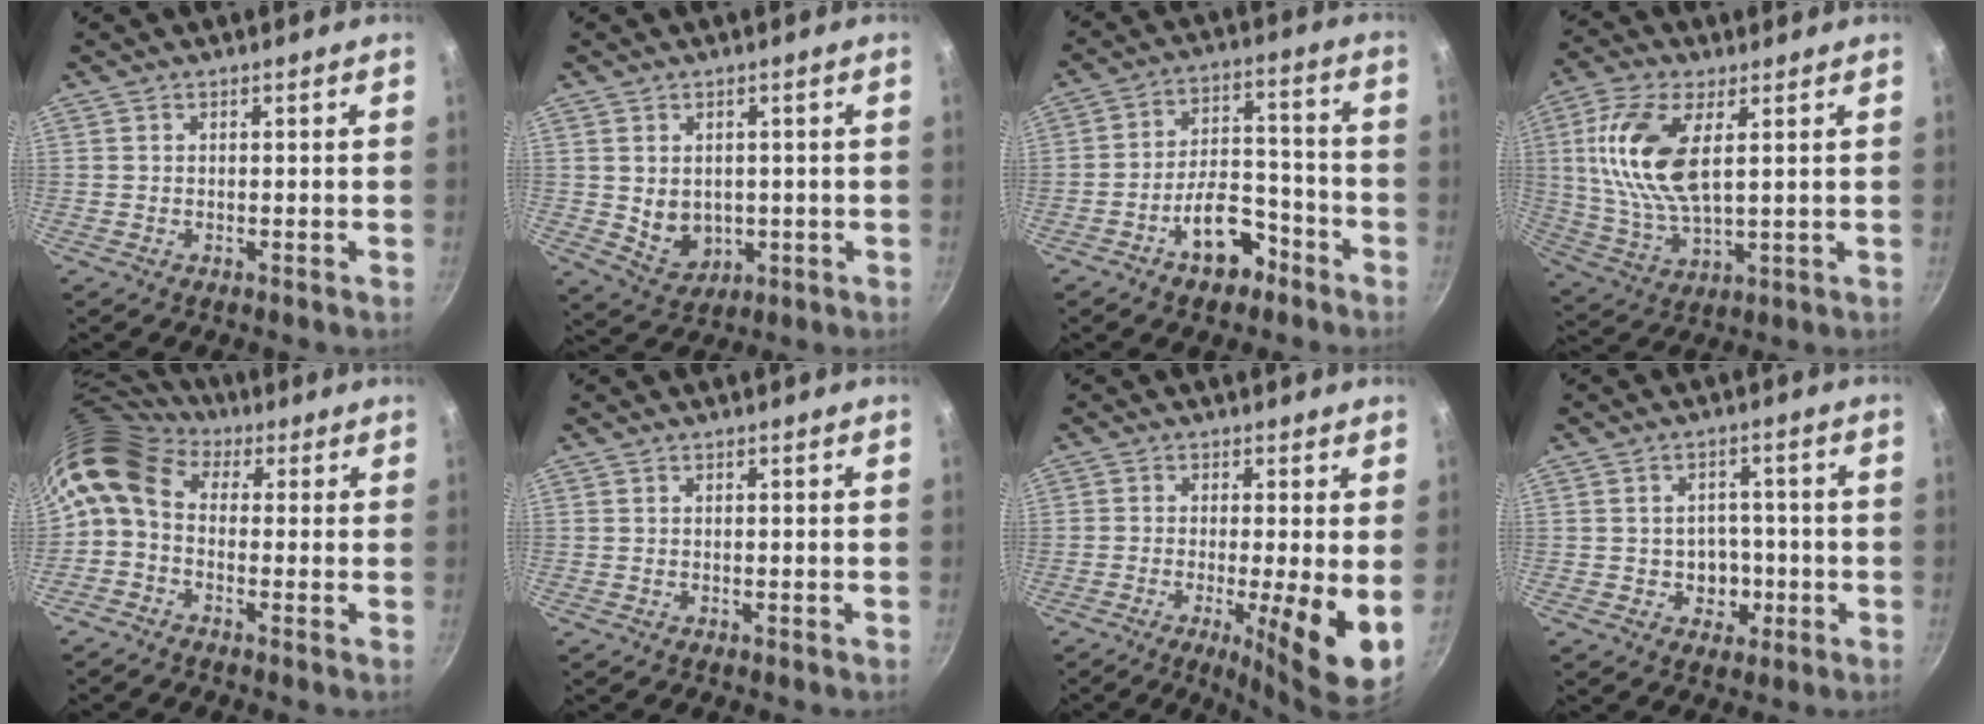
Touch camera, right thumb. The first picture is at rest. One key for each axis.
{"total": 6.3, "fx": 0.1, "fy": 5.1, "fz": 3.8, "tx": -0.044, "ty": -0.010, "tz": 0.019}
{"total": 10.9, "fx": -6.1, "fy": 6.1, "fz": 6.7, "tx": -0.075, "ty": 0.063, "tz": -0.092}
{"total": 14.9, "fx": 3.7, "fy": 7.0, "fz": 12.6, "tx": -0.253, "ty": -0.007, "tz": 0.074}
{"total": 9.2, "fx": 1.3, "fy": 6.6, "fz": 6.4, "tx": -0.120, "ty": 0.027, "tz": 0.003}
{"total": 0.0}
{"total": 9.9, "fx": -1.8, "fy": 1.3, "fz": 9.7, "tx": -0.151, "ty": -0.010, "tz": -0.026}
{"total": 5.5, "fx": -1.3, "fy": 4.7, "fz": 2.5, "tx": -0.004, "ty": 0.013, "tz": -0.014}